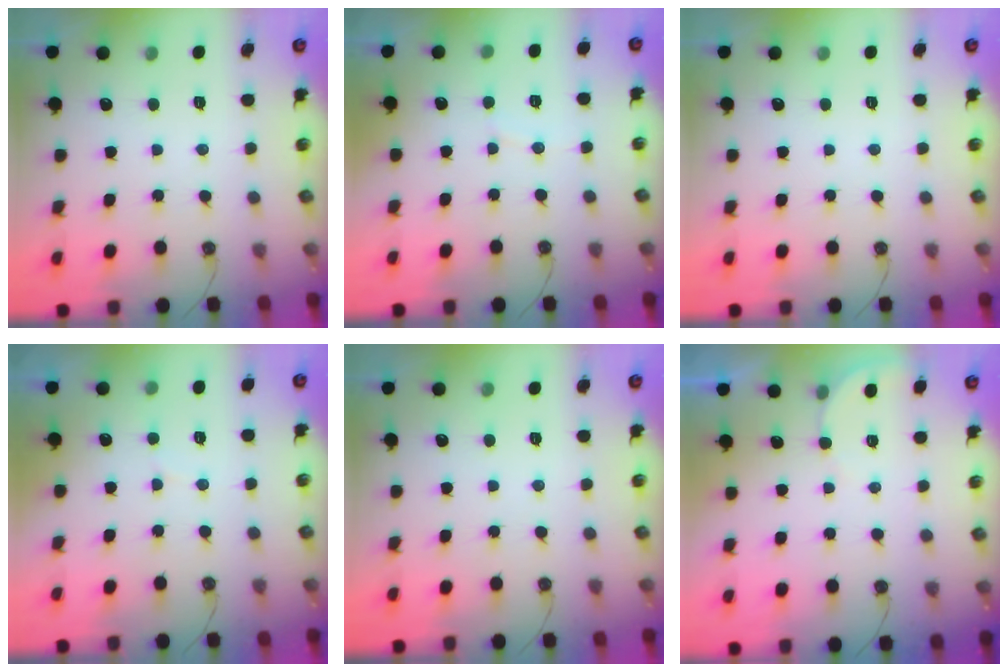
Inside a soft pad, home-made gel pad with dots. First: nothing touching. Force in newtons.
{"total": 2.5, "press": 2.5, "slide": 0.2}
{"total": 0.0}
{"total": 2.7, "press": 2.4, "slide": 1.2}
{"total": 0.0}
{"total": 2.6, "press": 2.6, "slide": 0.2}